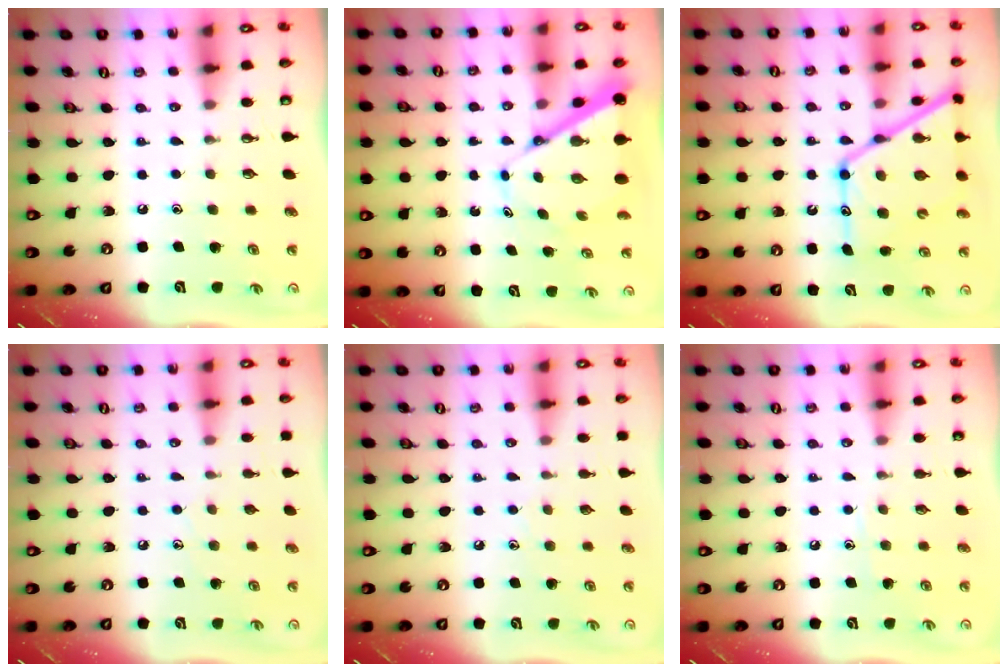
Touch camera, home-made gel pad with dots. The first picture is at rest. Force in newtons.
{"total": 8.2, "press": 8.1, "slide": 0.8}
{"total": 19.0, "press": 18.9, "slide": 1.7}
{"total": 4.7, "press": 4.6, "slide": 0.6}
{"total": 5.5, "press": 5.5, "slide": 0.6}
{"total": 5.0, "press": 5.0, "slide": 0.6}